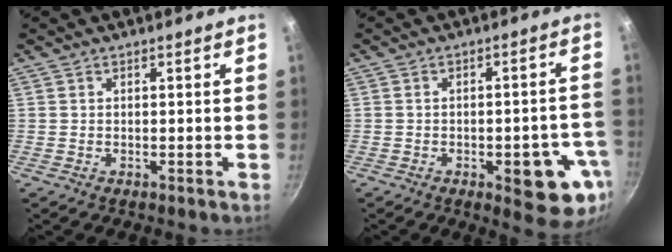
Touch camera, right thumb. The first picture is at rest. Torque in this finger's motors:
{"motor_torque": [1.67, 1.18, 0.68, -0.75, 0.29]}